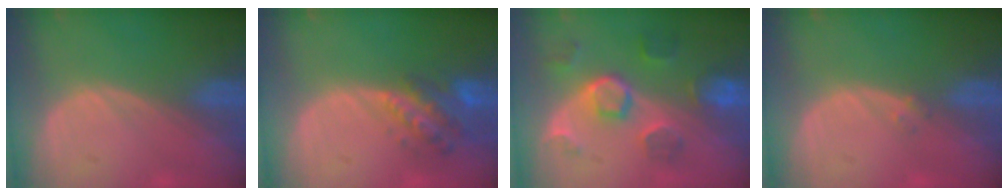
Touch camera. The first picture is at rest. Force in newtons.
{"total": 6.2, "press": 5.7, "slide": 2.3}
{"total": 8.6, "press": 7.7, "slide": 4.0}
{"total": 1.0, "press": 0.9, "slide": 0.4}